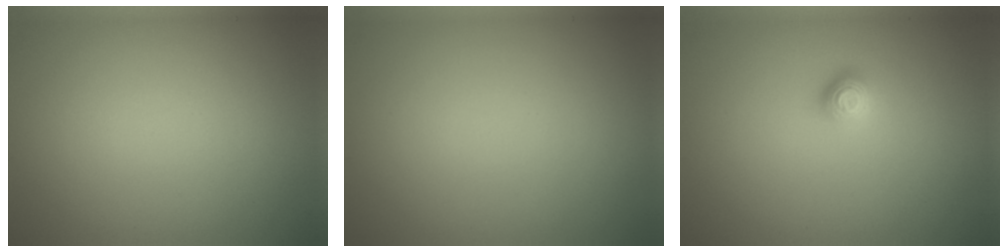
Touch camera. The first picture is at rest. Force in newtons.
{"total": 0.0}
{"total": 1.1, "press": 1.0, "slide": 0.5}